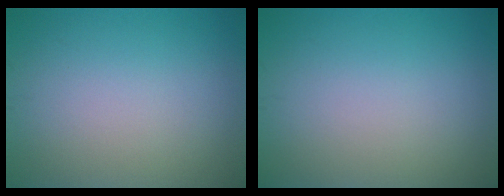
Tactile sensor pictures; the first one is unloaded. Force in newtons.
{"total": 0.0}